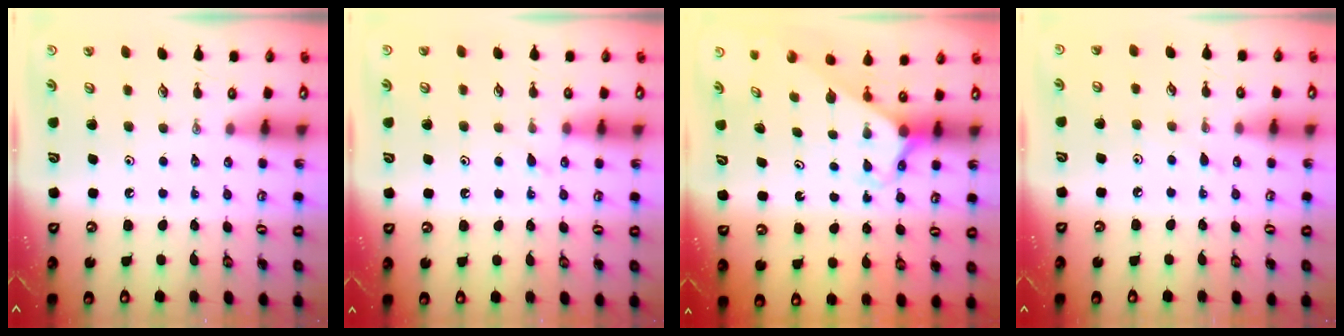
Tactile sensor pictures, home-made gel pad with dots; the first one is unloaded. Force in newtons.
{"total": 6.1, "press": 6.1, "slide": 0.5}
{"total": 2.4, "press": 2.4, "slide": 0.2}
{"total": 2.7, "press": 2.7, "slide": 0.5}